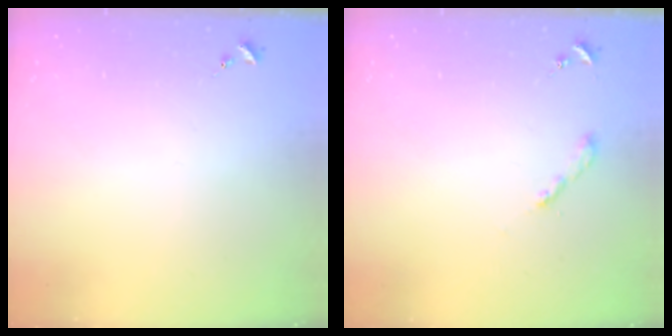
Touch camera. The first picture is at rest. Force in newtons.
{"total": 2.0, "press": 2.0, "slide": 0.2}